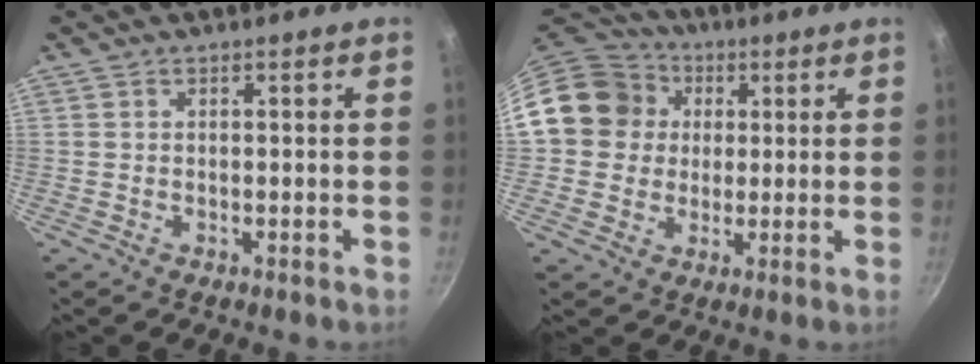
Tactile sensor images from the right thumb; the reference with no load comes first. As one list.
[{"total": 15.4, "force": [2.6, 13.8, 6.2], "torque": [-0.094, 0.031, 0.035]}]